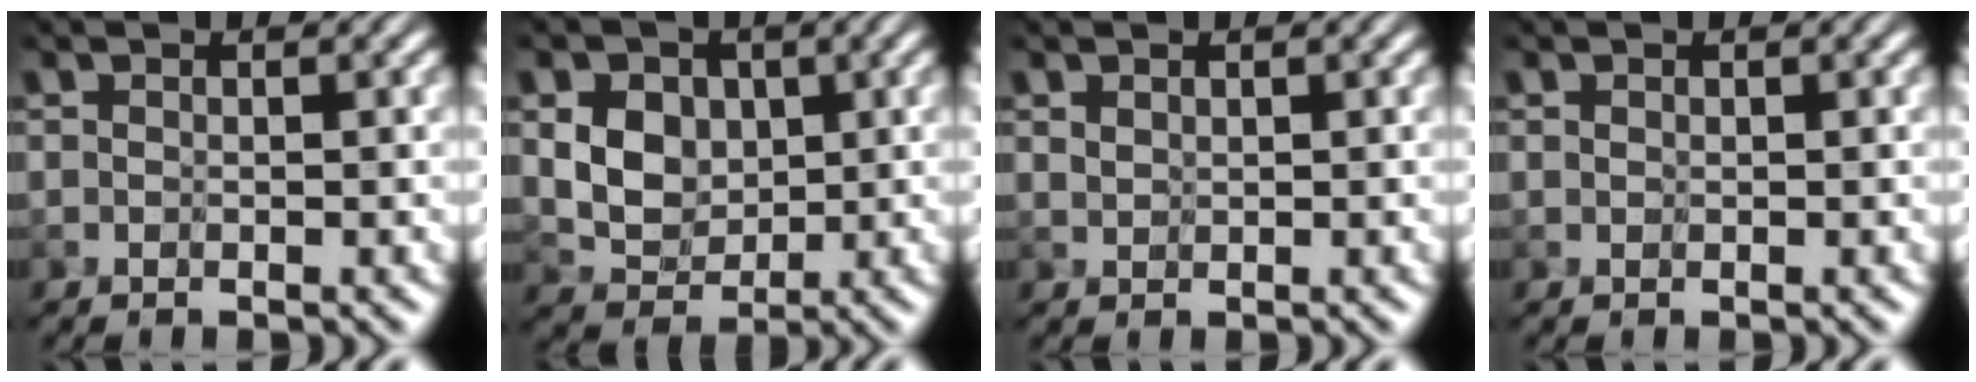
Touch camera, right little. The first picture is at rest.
{"total": 6.5, "force": [1.2, 5.2, 3.7], "torque": [-0.076, 0.008, 0.018]}
{"total": 0.8, "force": [0.5, 0.5, 0.4], "torque": [-0.013, -0.001, 0.014]}
{"total": 0.0}